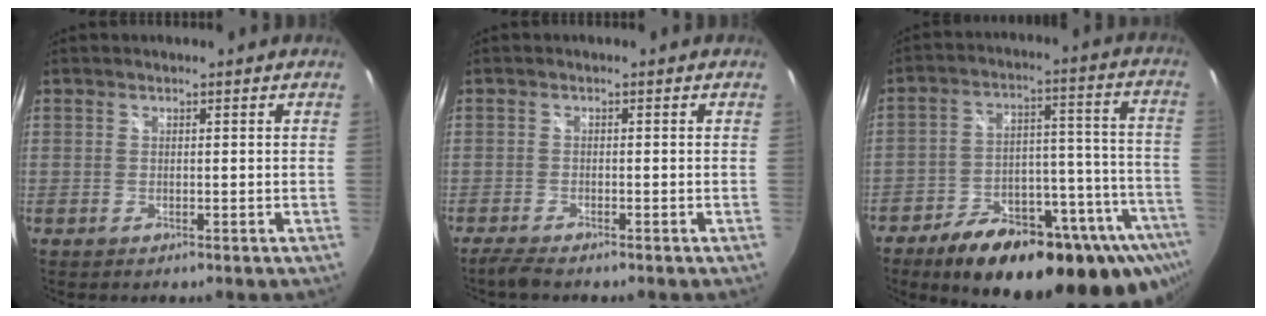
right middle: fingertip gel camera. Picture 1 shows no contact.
{"total": 2.9, "force": [-2.5, 0.2, 1.5], "torque": [-0.040, -0.008, -0.047]}
{"total": 30.2, "force": [-21.5, 11.1, 18.0], "torque": [-0.226, 0.016, -0.283]}